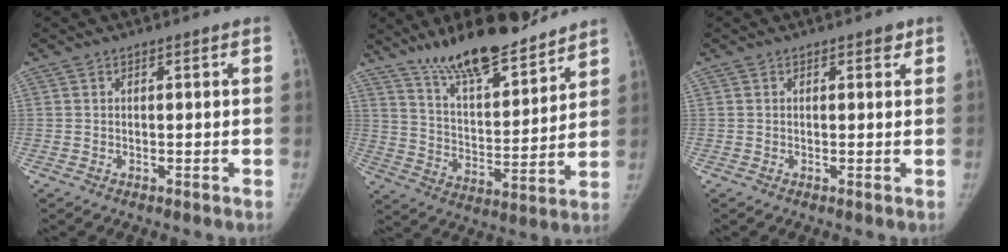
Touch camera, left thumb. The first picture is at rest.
{"total": 17.6, "force": [14.2, 4.7, 9.3], "torque": [-0.118, -0.081, 0.244]}
{"total": 1.3, "force": [0.8, 0.7, 0.7], "torque": [0.000, -0.003, 0.007]}